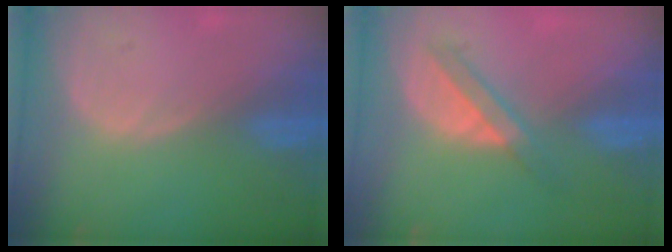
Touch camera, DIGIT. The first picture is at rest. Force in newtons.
{"total": 4.2, "press": 4.1, "slide": 1.2}